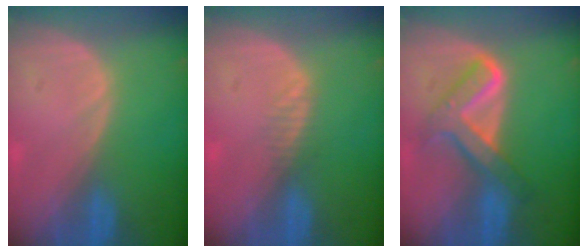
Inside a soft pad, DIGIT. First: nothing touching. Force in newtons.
{"total": 1.3, "press": 1.1, "slide": 0.7}
{"total": 6.9, "press": 6.8, "slide": 0.7}